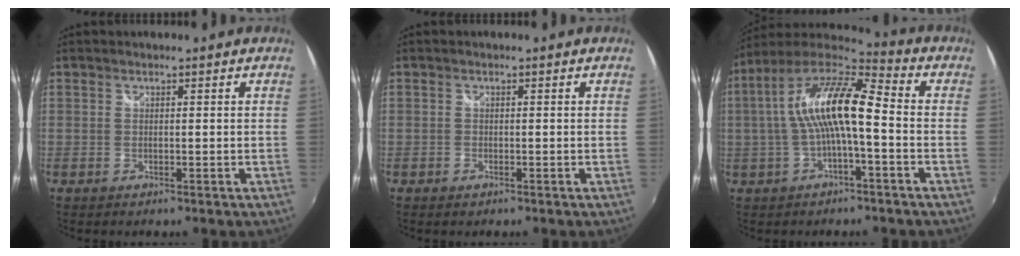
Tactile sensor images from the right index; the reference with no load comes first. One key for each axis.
{"total": 0.8, "fx": -0.5, "fy": 0.5, "fz": 0.3, "tx": -0.004, "ty": -0.003, "tz": -0.008}
{"total": 14.0, "fx": -0.3, "fy": 3.3, "fz": 13.5, "tx": -0.246, "ty": 0.016, "tz": -0.007}